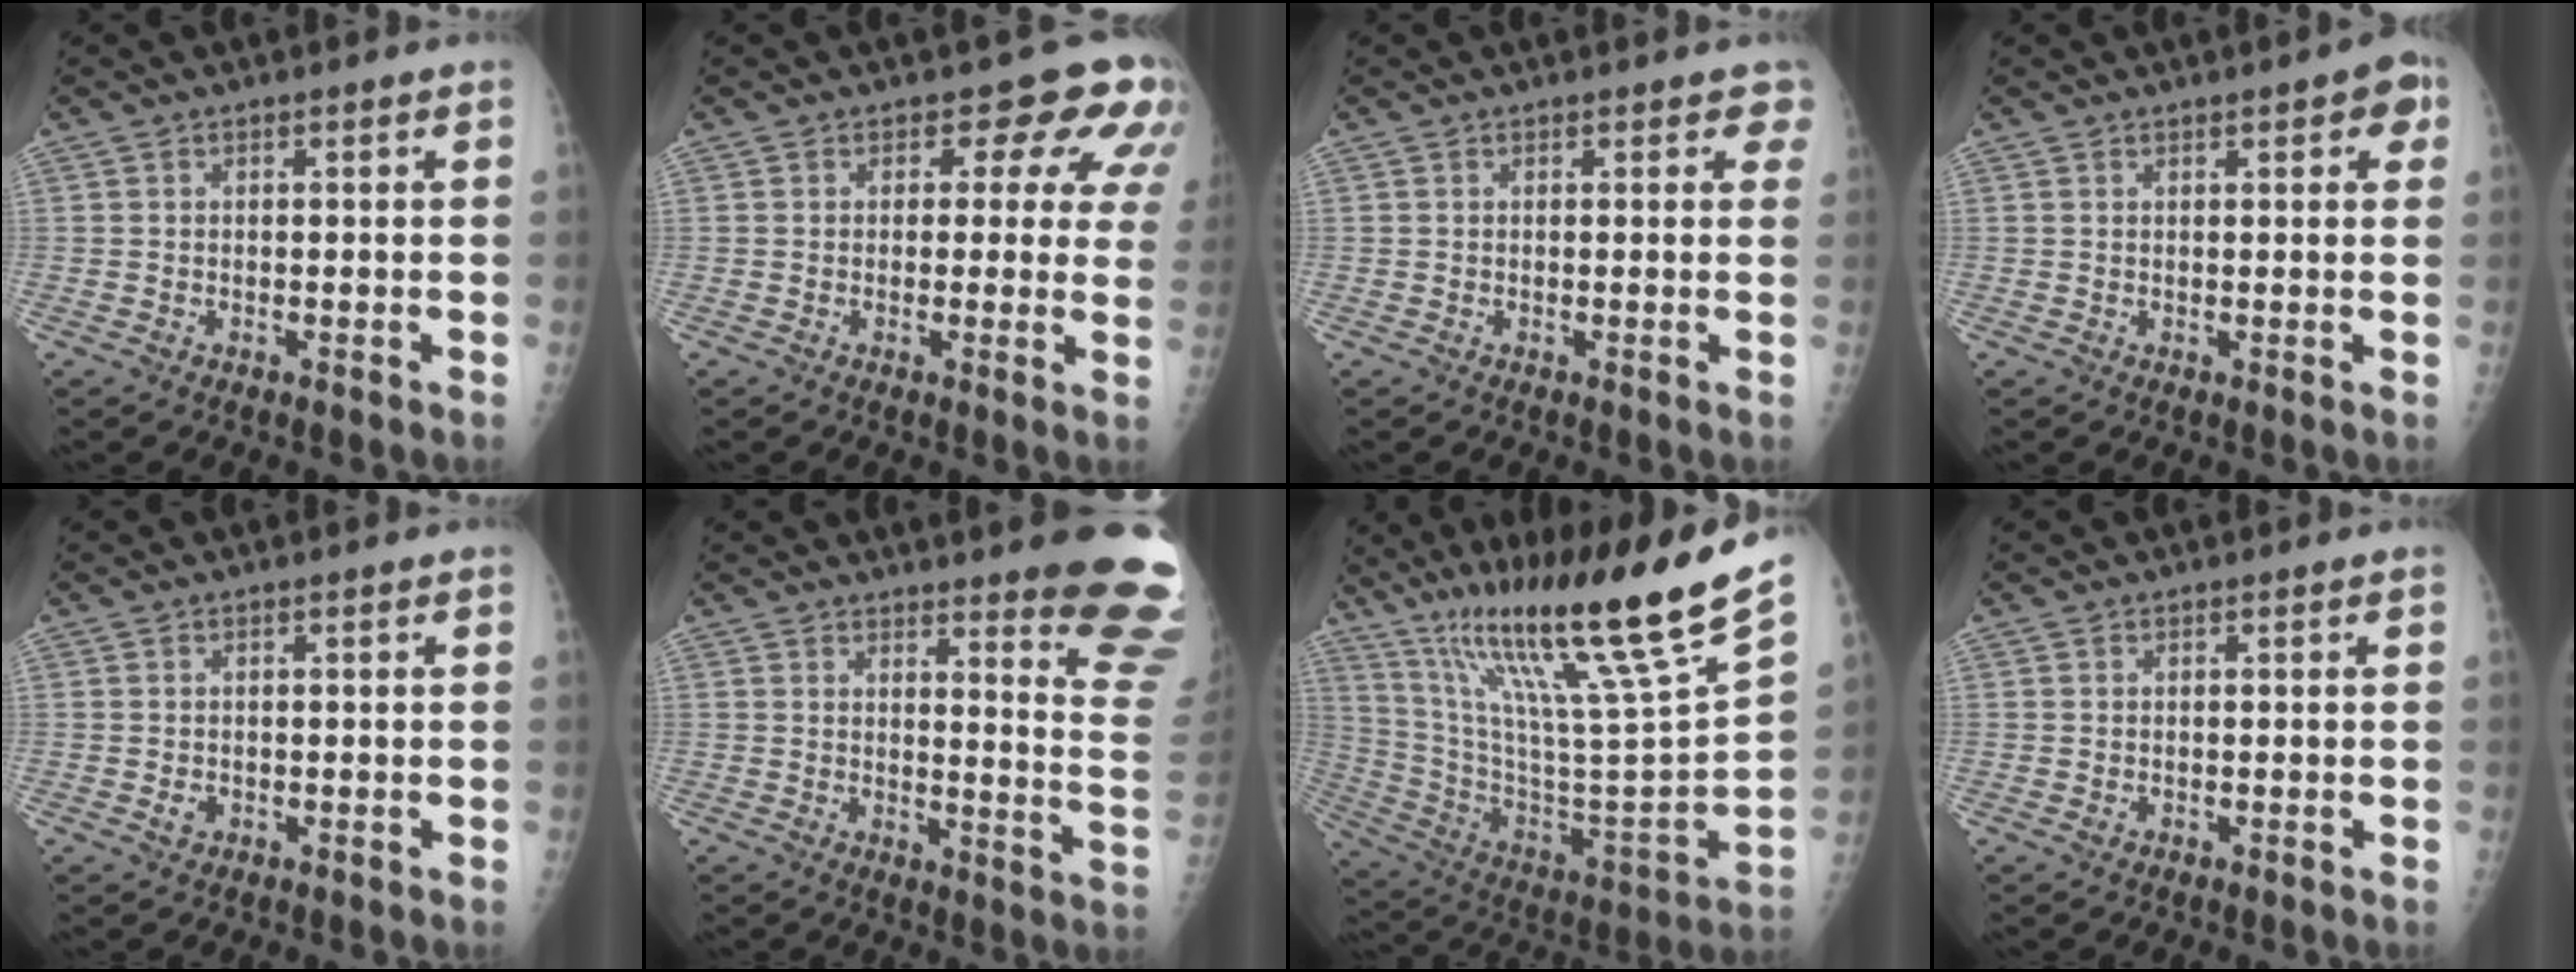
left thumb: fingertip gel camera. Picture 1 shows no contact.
{"total": 9.1, "force": [5.1, 5.3, 5.5], "torque": [-0.017, -0.019, 0.038]}
{"total": 2.2, "force": [1.5, 1.1, 1.2], "torque": [0.011, -0.001, 0.011]}
{"total": 4.5, "force": [2.1, 1.6, 3.7], "torque": [-0.030, -0.001, 0.019]}
{"total": 1.3, "force": [-0.2, 1.0, 0.7], "torque": [-0.007, 0.001, 0.000]}
{"total": 17.0, "force": [13.4, 1.9, 10.2], "torque": [-0.096, -0.126, 0.149]}
{"total": 31.5, "force": [20.1, 2.7, 24.2], "torque": [-0.394, -0.058, 0.351]}
{"total": 0.6, "force": [0.1, 0.4, 0.4], "torque": [-0.005, -0.001, 0.003]}